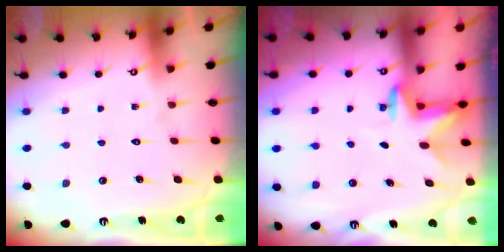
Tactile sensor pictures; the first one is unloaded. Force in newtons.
{"total": 2.9, "press": 2.9, "slide": 0.5}